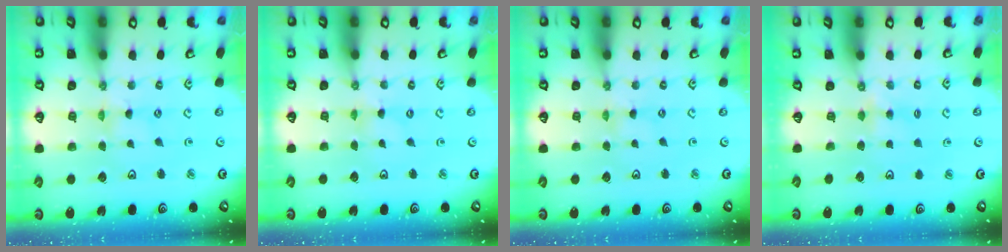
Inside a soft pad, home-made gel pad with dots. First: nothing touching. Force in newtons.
{"total": 0.0}
{"total": 0.0}
{"total": 3.0, "press": 2.9, "slide": 0.4}